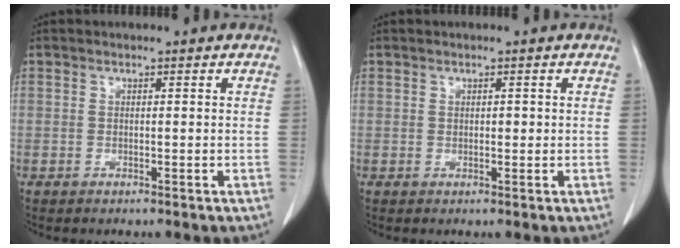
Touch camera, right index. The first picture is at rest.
{"total": 0.7, "force": [0.0, 0.5, 0.5], "torque": [-0.005, 0.001, -0.001]}